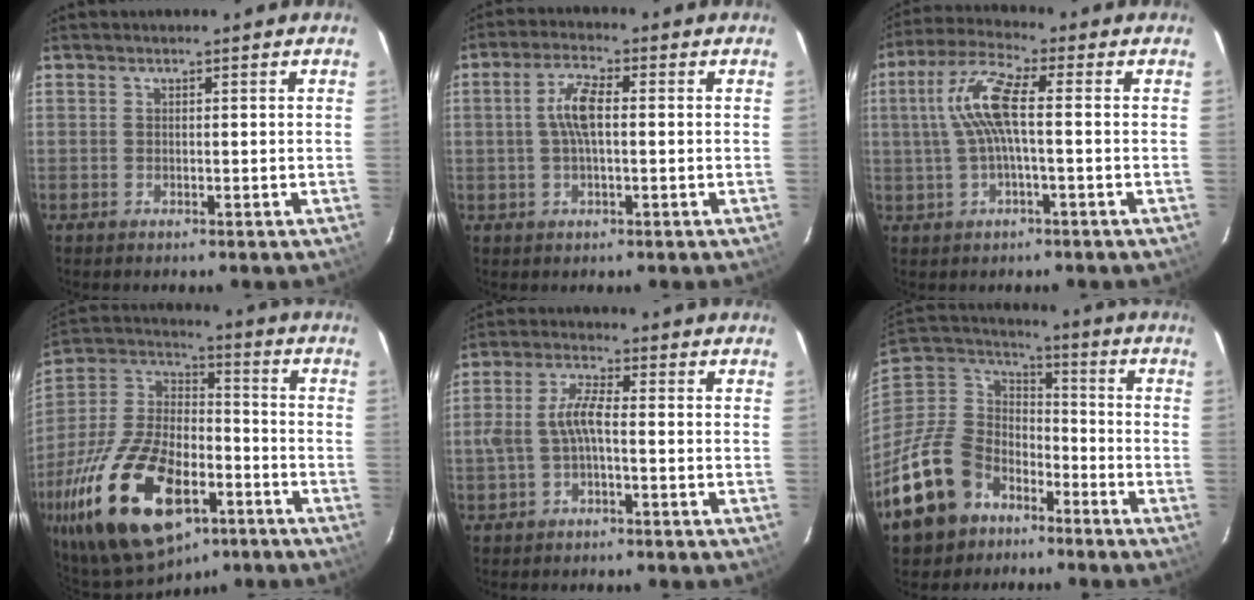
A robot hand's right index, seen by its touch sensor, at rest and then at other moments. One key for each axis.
{"total": 5.8, "fx": 0.1, "fy": 1.9, "fz": 5.5, "tx": -0.112, "ty": 0.011, "tz": 0.001}
{"total": 9.2, "fx": 0.2, "fy": 1.8, "fz": 9.0, "tx": -0.189, "ty": 0.013, "tz": 0.007}
{"total": 26.1, "fx": -13.2, "fy": 12.9, "fz": 18.4, "tx": -0.379, "ty": -0.018, "tz": -0.218}
{"total": 5.5, "fx": -1.3, "fy": 1.8, "fz": 5.1, "tx": -0.109, "ty": 0.013, "tz": -0.022}
{"total": 17.2, "fx": -11.1, "fy": 11.9, "fz": 5.7, "tx": -0.156, "ty": 0.030, "tz": -0.175}